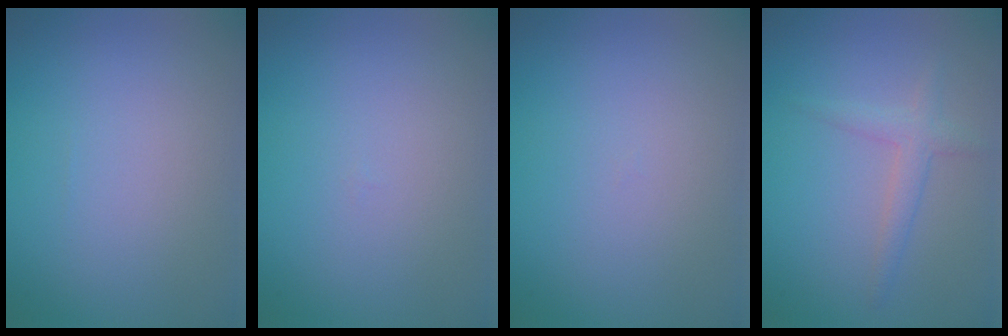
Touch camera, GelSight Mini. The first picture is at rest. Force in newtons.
{"total": 0.0}
{"total": 0.0}
{"total": 1.2, "press": 1.2, "slide": 0.1}